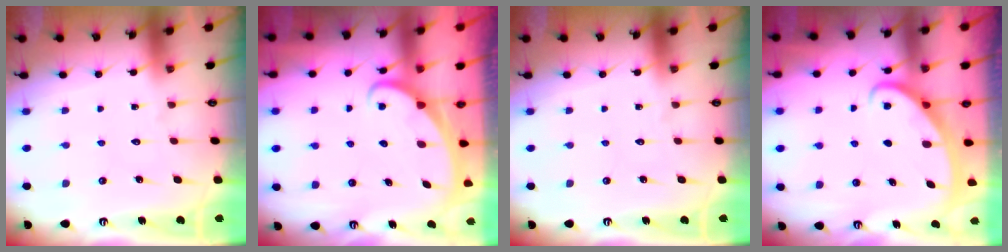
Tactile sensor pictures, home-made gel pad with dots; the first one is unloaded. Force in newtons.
{"total": 2.2, "press": 2.2, "slide": 0.1}
{"total": 0.0}
{"total": 3.0, "press": 3.0, "slide": 0.3}